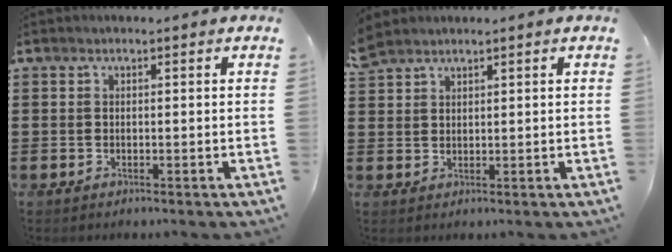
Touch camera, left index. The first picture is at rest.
{"total": 2.5, "force": [2.3, 0.8, 0.5], "torque": [-0.016, 0.001, 0.047]}